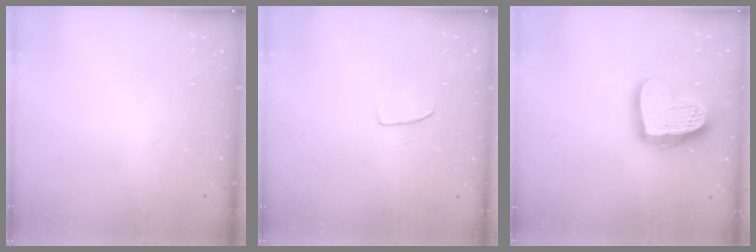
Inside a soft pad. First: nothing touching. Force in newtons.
{"total": 5.5, "press": 5.4, "slide": 0.5}
{"total": 20.0, "press": 20.0, "slide": 1.7}